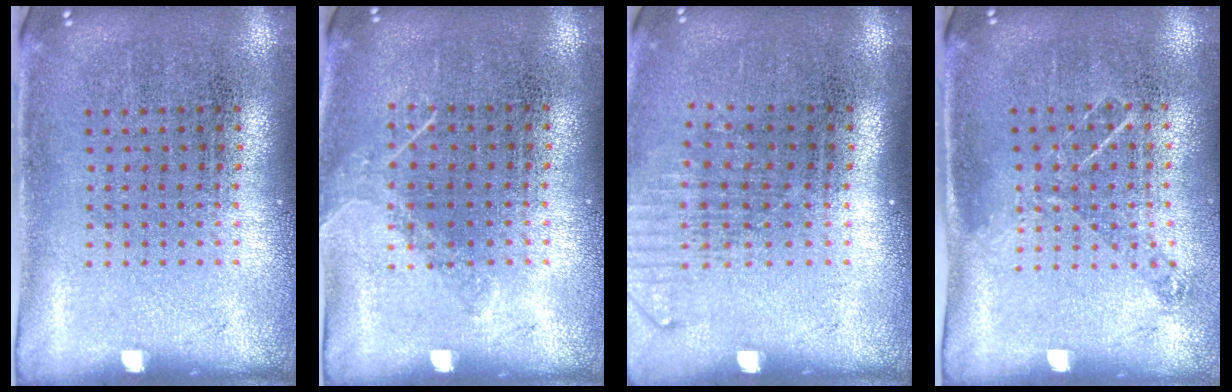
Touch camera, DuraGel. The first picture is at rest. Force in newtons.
{"total": 0.9, "press": 0.9, "slide": 0.4}
{"total": 1.3, "press": 1.1, "slide": 0.8}
{"total": 0.8, "press": 0.8, "slide": 0.2}